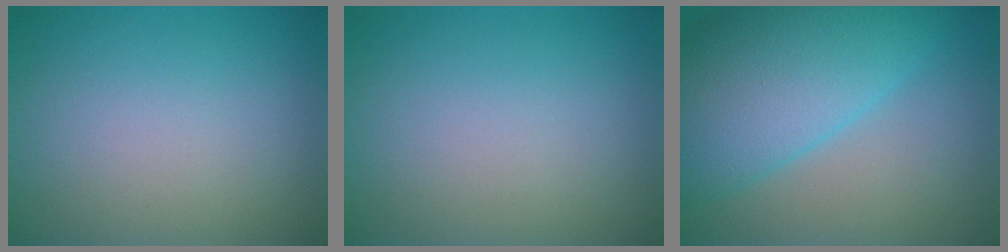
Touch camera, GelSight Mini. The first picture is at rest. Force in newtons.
{"total": 0.0}
{"total": 11.0, "press": 11.0, "slide": 0.4}